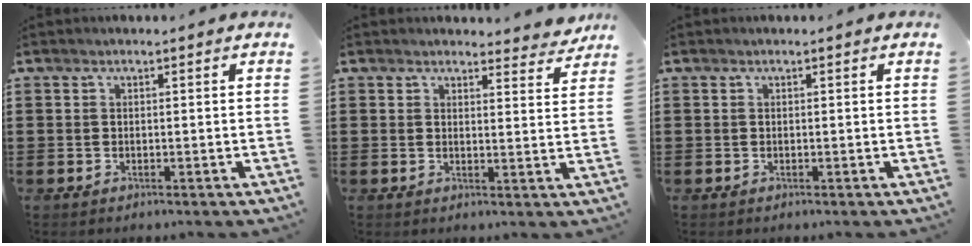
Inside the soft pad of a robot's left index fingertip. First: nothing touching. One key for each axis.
{"total": 3.6, "fx": 3.4, "fy": 0.6, "fz": 1.0, "tx": -0.015, "ty": -0.013, "tz": 0.059}
{"total": 0.0}